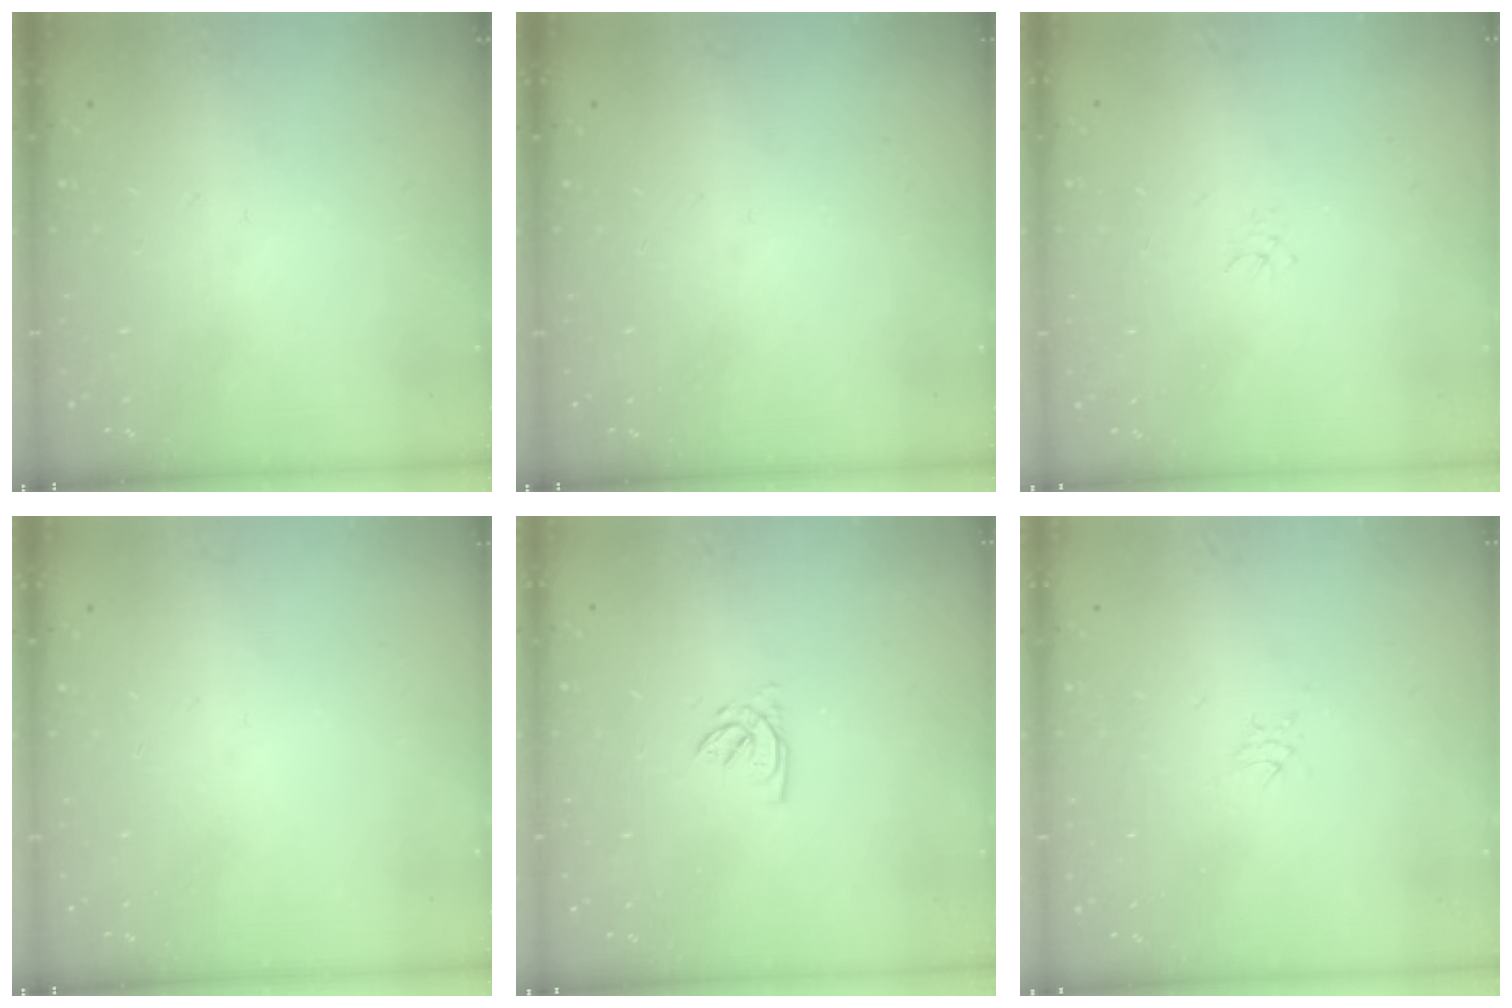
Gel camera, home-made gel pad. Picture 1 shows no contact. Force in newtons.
{"total": 0.0}
{"total": 1.2, "press": 1.1, "slide": 0.3}
{"total": 0.0}
{"total": 2.2, "press": 2.2, "slide": 0.3}
{"total": 2.2, "press": 2.2, "slide": 0.4}